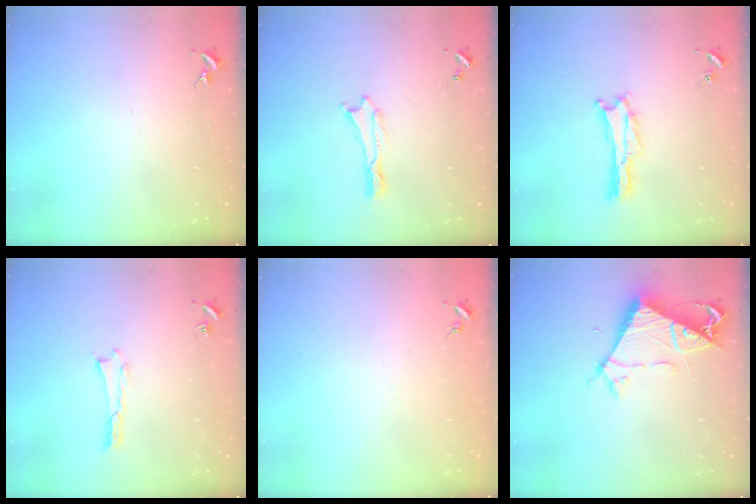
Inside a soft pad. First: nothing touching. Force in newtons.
{"total": 0.0}
{"total": 0.0}
{"total": 0.0}
{"total": 0.0}
{"total": 7.9, "press": 7.9, "slide": 0.6}